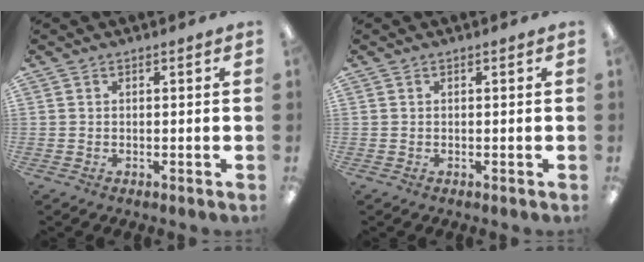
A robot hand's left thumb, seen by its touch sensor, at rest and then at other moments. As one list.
[{"total": 0.0}]